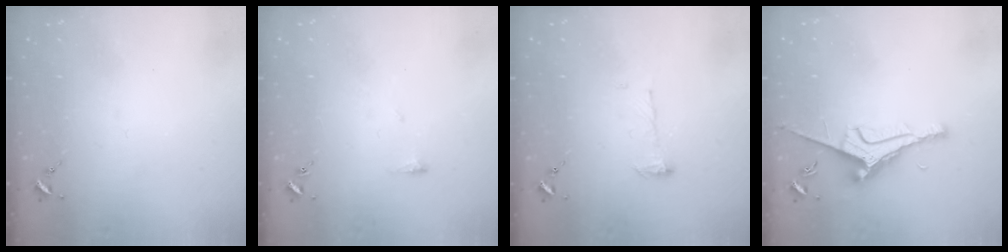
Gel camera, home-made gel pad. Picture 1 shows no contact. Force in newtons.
{"total": 4.6, "press": 4.6, "slide": 0.7}
{"total": 6.9, "press": 6.9, "slide": 0.1}
{"total": 8.9, "press": 8.8, "slide": 1.3}